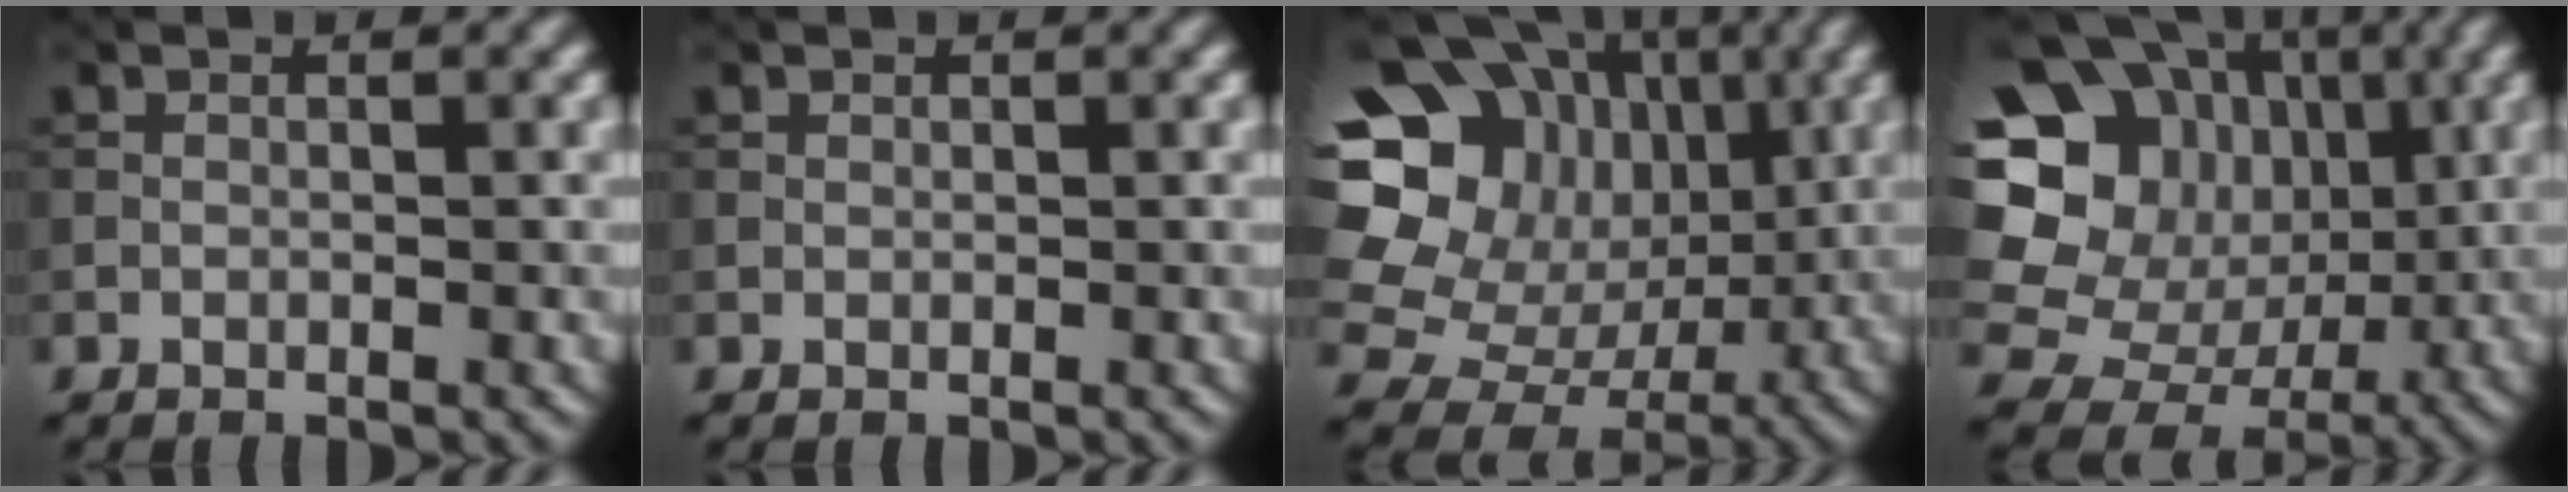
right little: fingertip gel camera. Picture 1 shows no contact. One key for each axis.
{"total": 0.0}
{"total": 21.0, "fx": 3.9, "fy": 18.8, "fz": 8.3, "tx": -0.179, "ty": 0.028, "tz": 0.034}
{"total": 21.4, "fx": 3.0, "fy": 19.5, "fz": 8.1, "tx": -0.184, "ty": 0.025, "tz": 0.019}